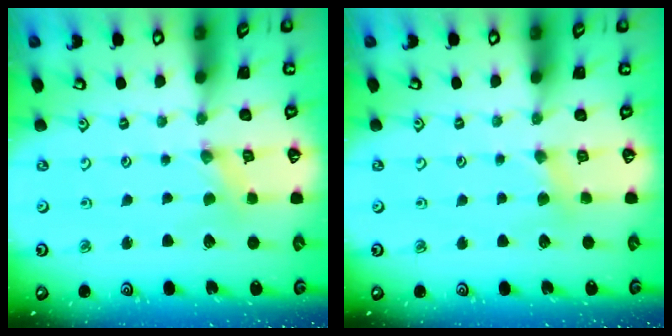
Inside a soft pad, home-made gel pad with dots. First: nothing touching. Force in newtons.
{"total": 2.5, "press": 2.5, "slide": 0.4}